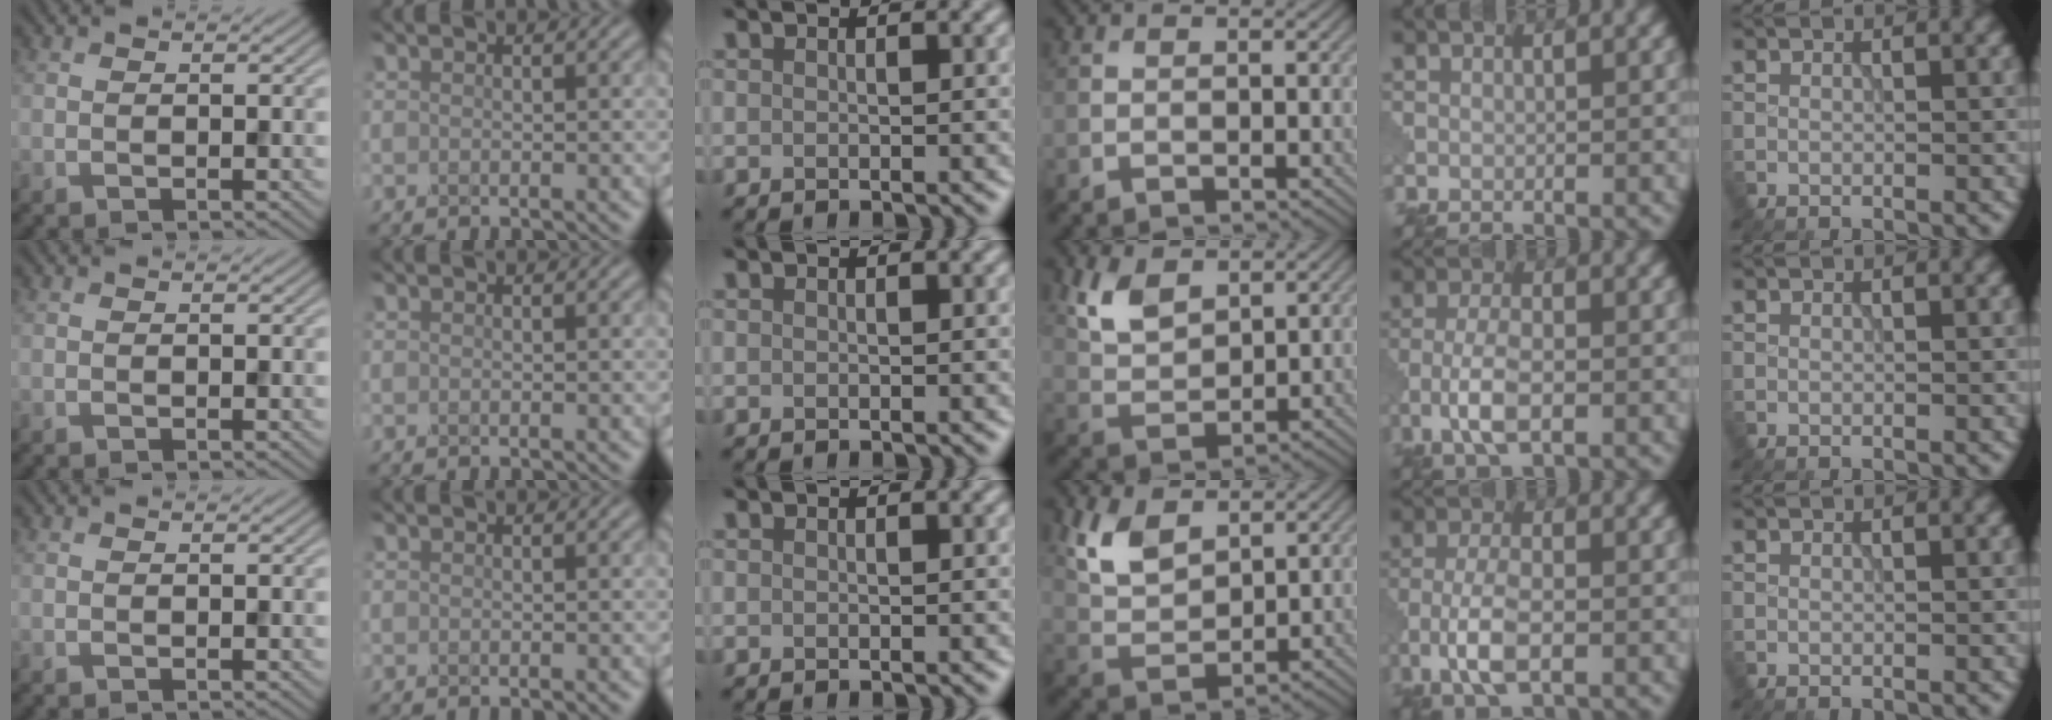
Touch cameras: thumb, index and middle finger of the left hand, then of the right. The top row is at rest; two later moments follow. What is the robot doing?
{"motion": "squeeze", "object": "clothespin"}